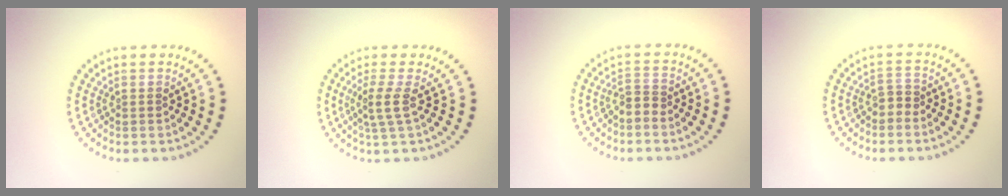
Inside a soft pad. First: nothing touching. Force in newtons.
{"total": 2.2, "press": 1.7, "slide": 1.4}
{"total": 1.8, "press": 1.2, "slide": 1.2}
{"total": 1.1, "press": 0.8, "slide": 0.8}